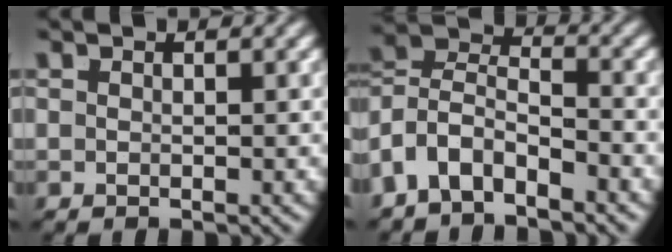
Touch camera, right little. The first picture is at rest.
{"total": 8.9, "force": [-1.8, 8.1, 3.4], "torque": [-0.108, -0.031, -0.042]}